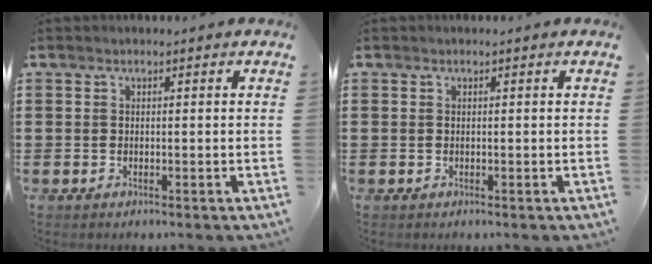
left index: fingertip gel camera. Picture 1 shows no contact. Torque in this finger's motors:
{"motor_torque": [0.00, 0.00, 0.00, 0.00]}